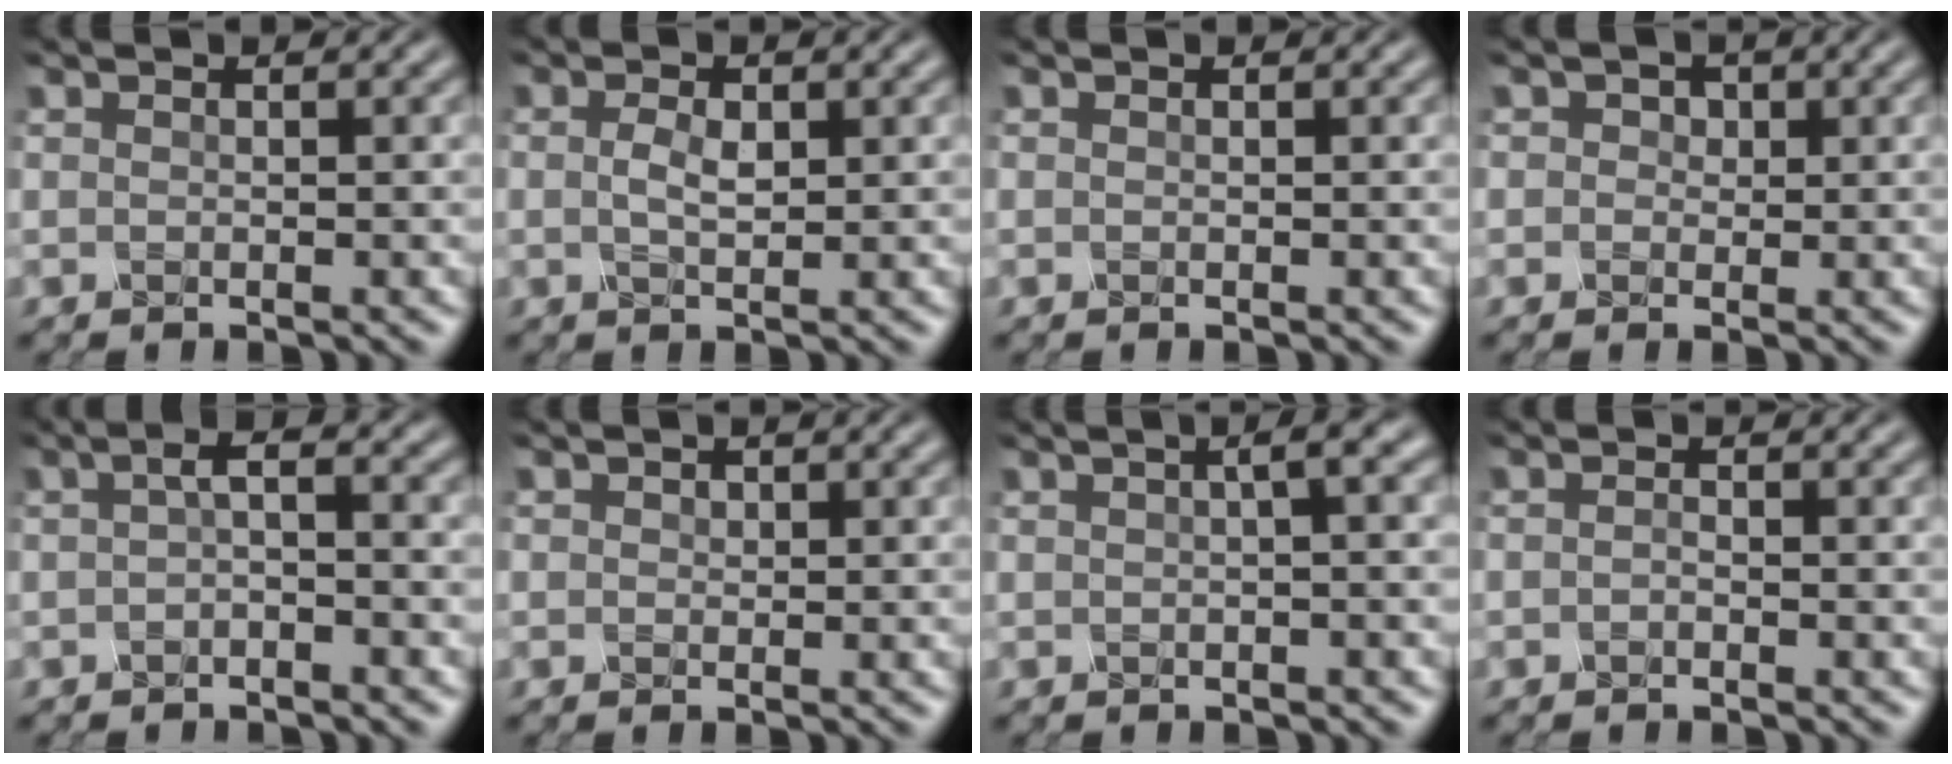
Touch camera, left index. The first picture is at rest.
{"total": 1.7, "force": [-0.1, 0.9, 1.4], "torque": [-0.033, 0.000, -0.002]}
{"total": 0.0}
{"total": 2.0, "force": [0.6, 1.7, 0.8], "torque": [-0.021, 0.003, 0.003]}
{"total": 1.9, "force": [-0.5, 0.6, 1.8], "torque": [-0.034, 0.008, -0.016]}
{"total": 0.7, "force": [0.2, 0.7, 0.1], "torque": [-0.002, 0.000, 0.001]}
{"total": 2.9, "force": [0.9, 0.6, 2.6], "torque": [-0.044, 0.015, 0.010]}
{"total": 0.7, "force": [-0.6, 0.3, 0.3], "torque": [-0.006, 0.001, -0.016]}